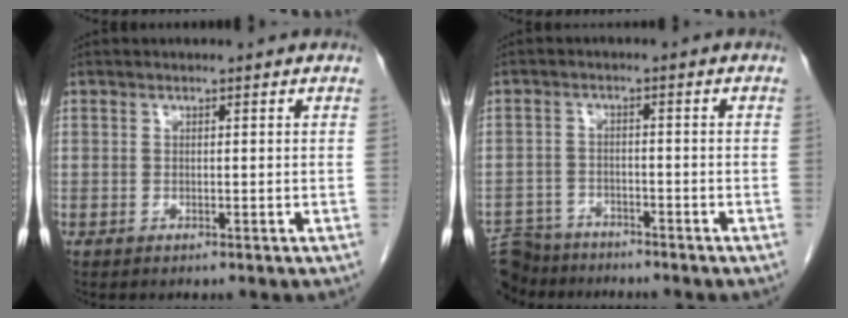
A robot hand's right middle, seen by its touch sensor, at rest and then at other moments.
{"total": 8.4, "force": [-7.6, 3.4, 0.8], "torque": [-0.020, 0.005, -0.126]}